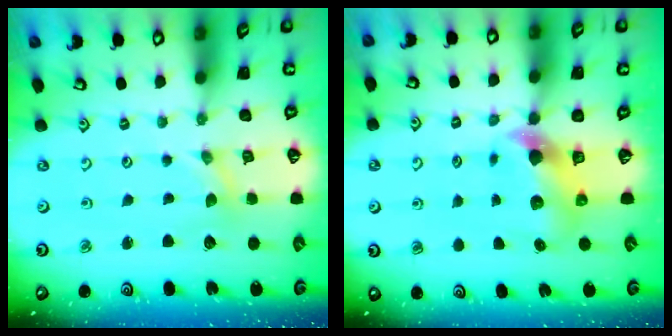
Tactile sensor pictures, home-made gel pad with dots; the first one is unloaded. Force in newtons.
{"total": 6.2, "press": 6.1, "slide": 0.7}